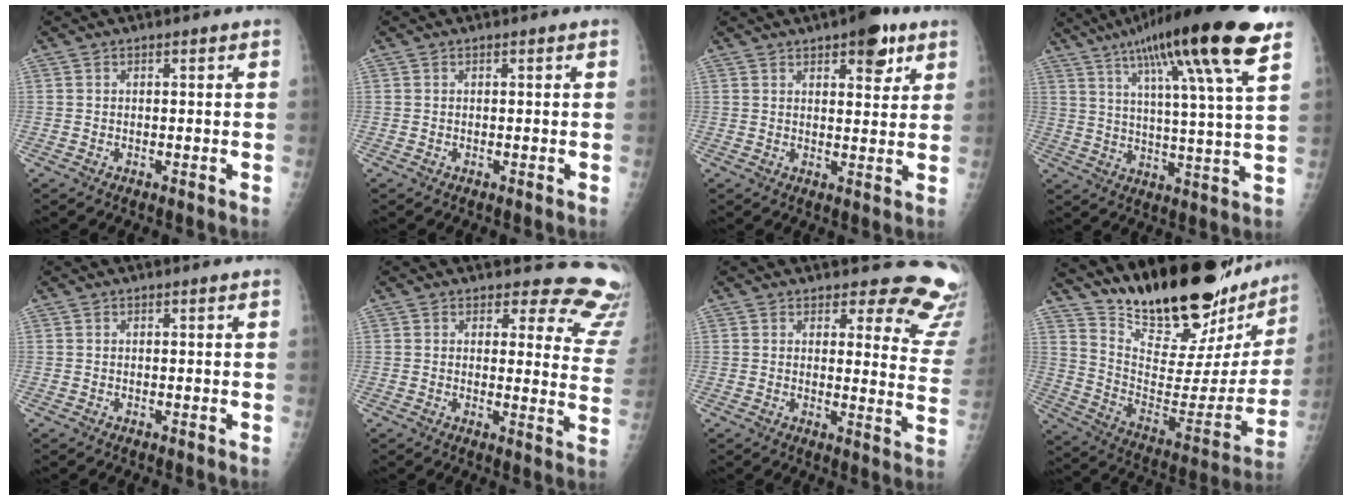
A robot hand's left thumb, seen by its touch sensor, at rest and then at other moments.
{"total": 0.0}
{"total": 7.7, "force": [4.5, 3.2, 5.4], "torque": [-0.049, -0.018, 0.057]}
{"total": 21.8, "force": [12.8, 2.0, 17.5], "torque": [-0.270, -0.030, 0.193]}
{"total": 0.0}
{"total": 14.2, "force": [12.9, 5.2, 2.7], "torque": [0.028, -0.117, 0.104]}
{"total": 14.1, "force": [12.3, 5.0, 4.8], "torque": [0.001, -0.111, 0.106]}
{"total": 30.2, "force": [24.4, 9.0, 15.4], "torque": [-0.217, -0.139, 0.362]}